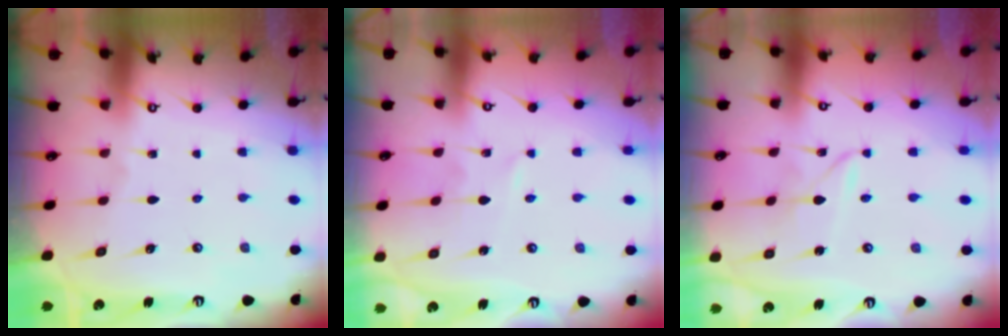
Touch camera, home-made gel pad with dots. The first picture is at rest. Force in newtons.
{"total": 1.6, "press": 1.6, "slide": 0.2}
{"total": 2.1, "press": 2.1, "slide": 0.2}